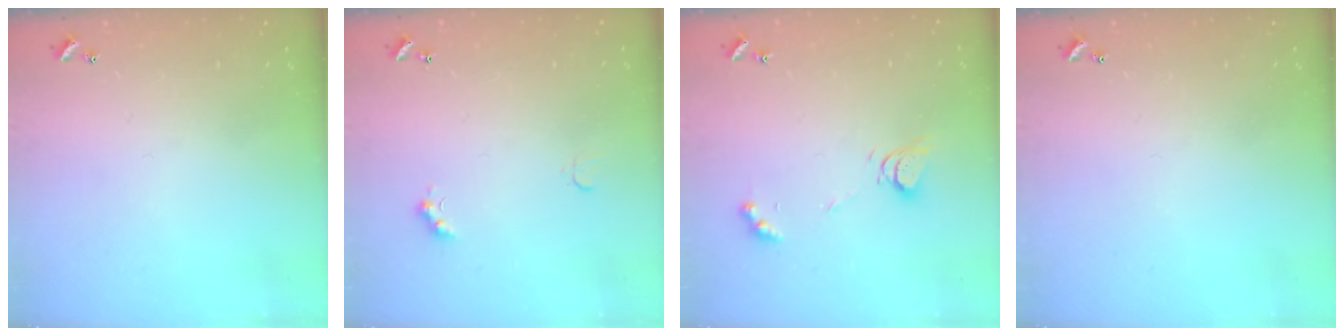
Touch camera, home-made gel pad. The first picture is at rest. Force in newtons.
{"total": 2.4, "press": 2.3, "slide": 0.5}
{"total": 6.3, "press": 6.3, "slide": 0.3}
{"total": 0.0}